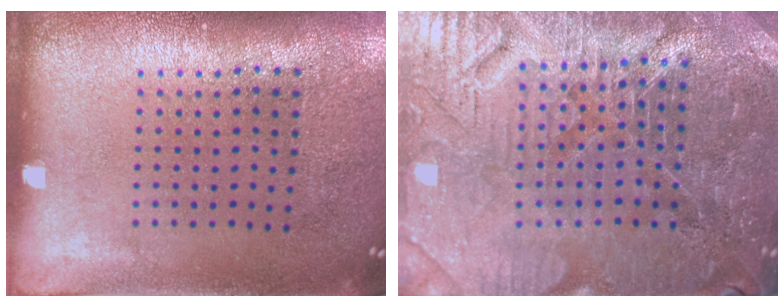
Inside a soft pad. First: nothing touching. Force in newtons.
{"total": 5.0, "press": 4.7, "slide": 1.7}